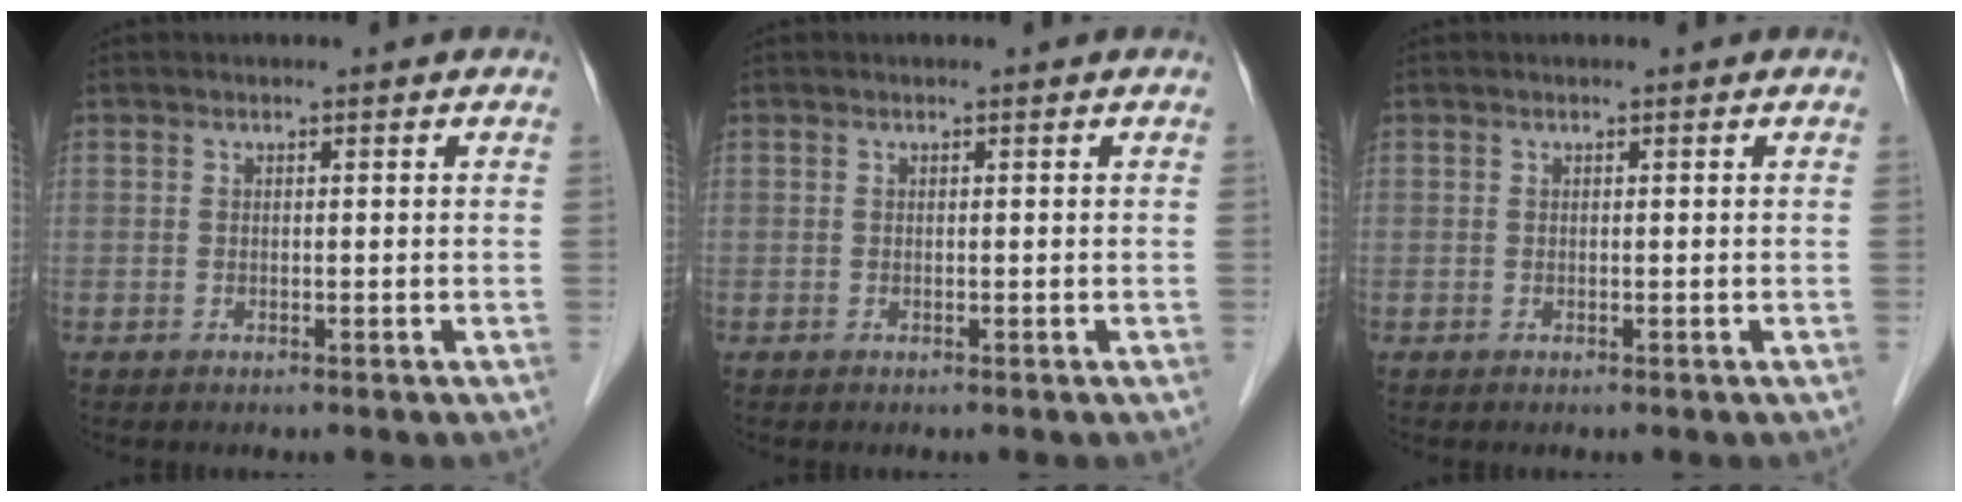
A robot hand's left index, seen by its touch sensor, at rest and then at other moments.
{"total": 0.0}
{"total": 0.0}